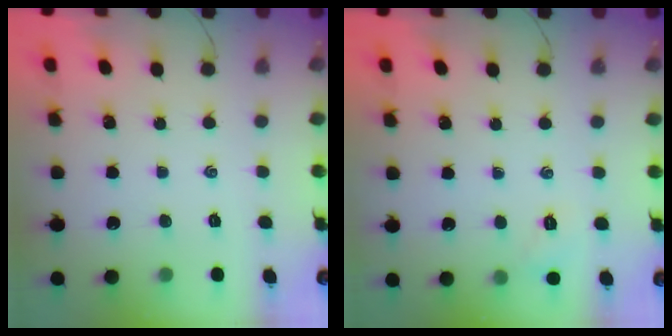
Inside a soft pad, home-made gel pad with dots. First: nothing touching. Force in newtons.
{"total": 5.2, "press": 5.0, "slide": 1.3}